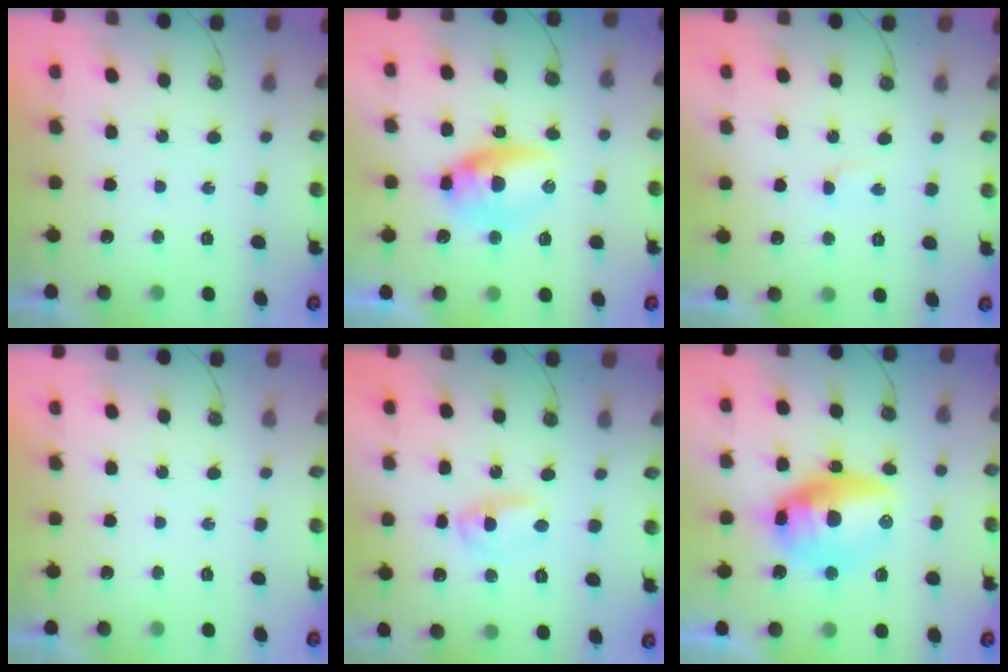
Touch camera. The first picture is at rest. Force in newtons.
{"total": 9.0, "press": 8.5, "slide": 3.0}
{"total": 1.0, "press": 0.8, "slide": 0.7}
{"total": 0.0}
{"total": 4.7, "press": 4.7, "slide": 0.3}
{"total": 13.8, "press": 13.6, "slide": 2.8}